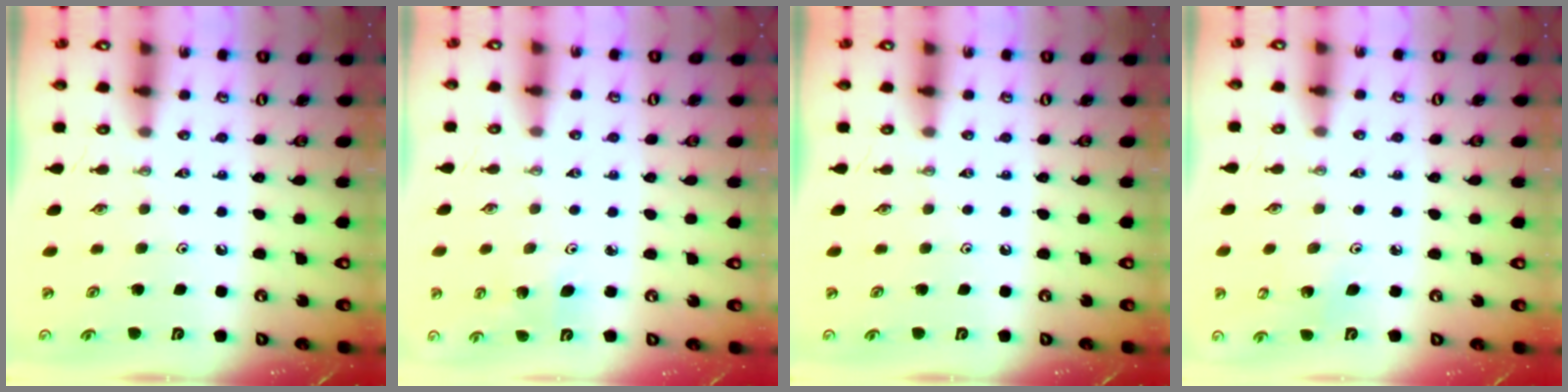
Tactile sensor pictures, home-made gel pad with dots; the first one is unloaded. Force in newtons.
{"total": 4.8, "press": 4.7, "slide": 1.0}
{"total": 0.0}
{"total": 3.4, "press": 3.2, "slide": 1.1}